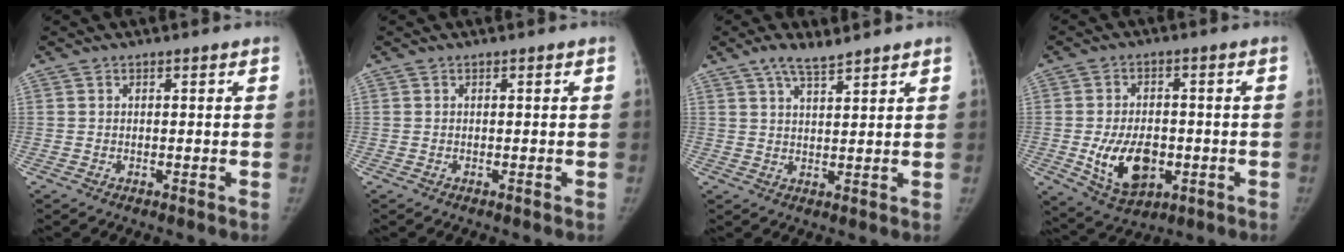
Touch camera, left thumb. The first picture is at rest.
{"total": 0.0}
{"total": 5.0, "force": [3.9, 1.3, 2.8], "torque": [-0.048, -0.017, 0.074]}
{"total": 11.4, "force": [-2.4, 7.3, 8.5], "torque": [-0.125, 0.001, -0.027]}